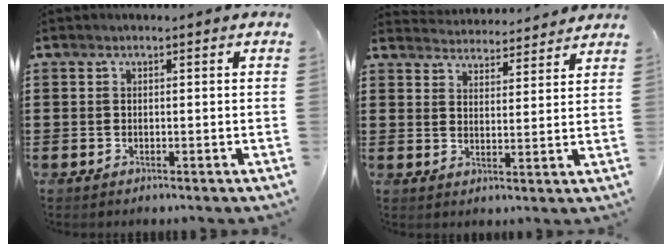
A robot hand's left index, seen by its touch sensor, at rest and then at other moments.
{"total": 4.1, "force": [4.1, 0.0, -0.2], "torque": [-0.011, -0.021, 0.074]}